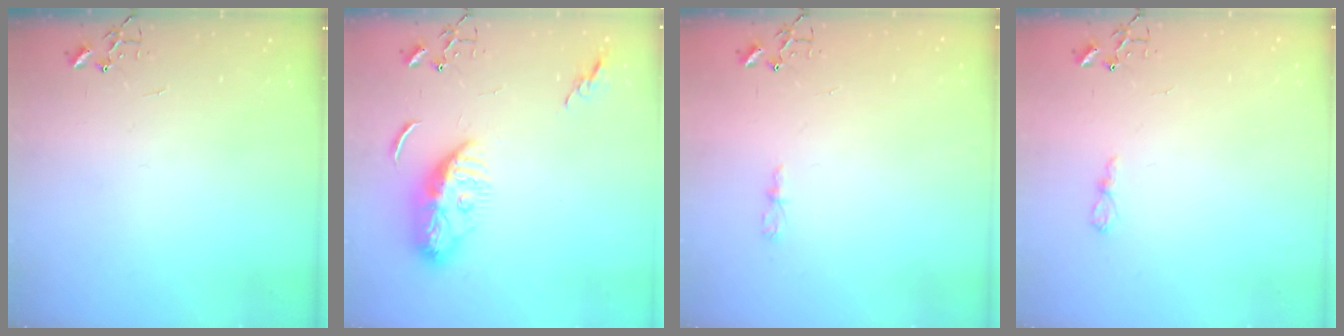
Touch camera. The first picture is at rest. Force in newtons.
{"total": 9.4, "press": 9.4, "slide": 1.0}
{"total": 3.5, "press": 3.5, "slide": 0.5}
{"total": 5.7, "press": 5.7, "slide": 0.3}